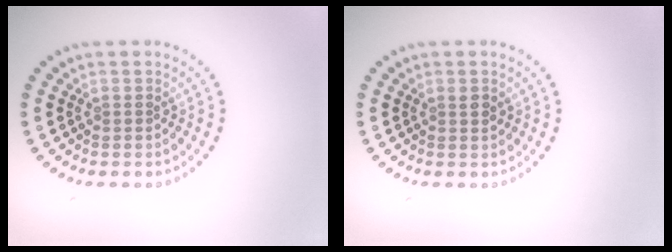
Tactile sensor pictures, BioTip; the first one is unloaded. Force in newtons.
{"total": 0.8, "press": 0.7, "slide": 0.2}